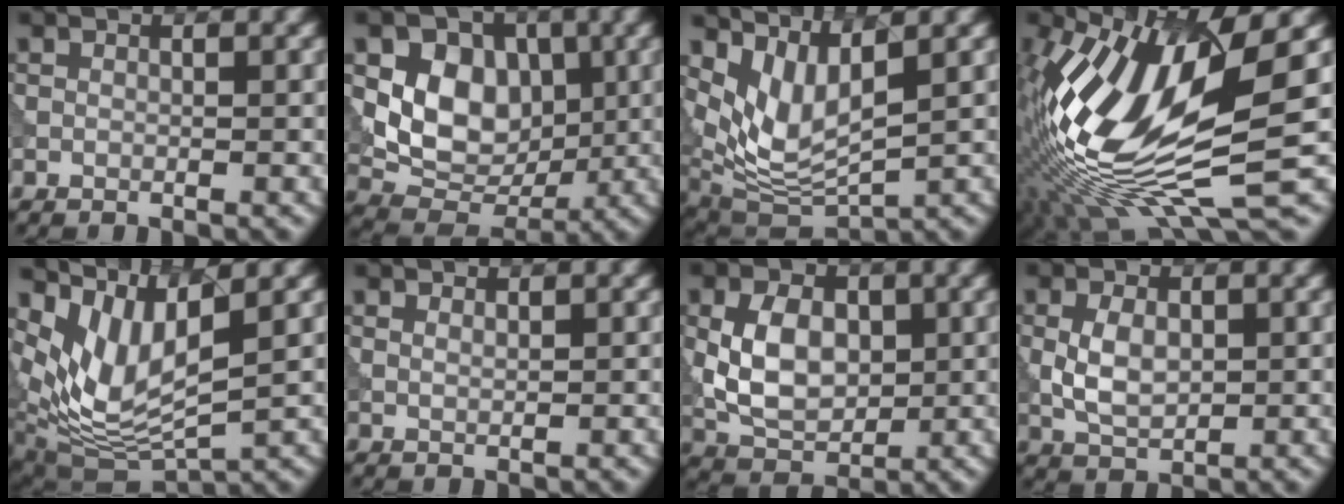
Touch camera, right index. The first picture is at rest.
{"total": 7.6, "force": [0.9, 5.9, 4.8], "torque": [-0.082, -0.007, 0.016]}
{"total": 5.8, "force": [2.7, 2.4, 4.5], "torque": [-0.102, -0.016, 0.063]}
{"total": 15.0, "force": [1.5, 4.9, 14.0], "torque": [-0.297, -0.001, 0.035]}
{"total": 6.5, "force": [2.8, 2.6, 5.3], "torque": [-0.119, -0.011, 0.064]}
{"total": 0.5, "force": [0.5, 0.1, 0.1], "torque": [-0.002, 0.001, 0.012]}
{"total": 5.8, "force": [0.2, 3.9, 4.3], "torque": [-0.084, 0.000, 0.005]}
{"total": 3.2, "force": [0.0, 1.9, 2.6], "torque": [-0.059, 0.003, 0.003]}